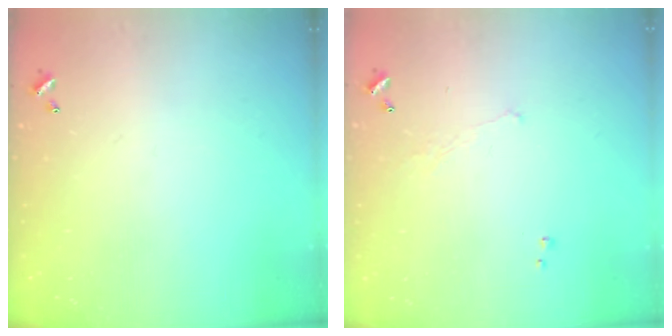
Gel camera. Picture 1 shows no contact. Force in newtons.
{"total": 1.1, "press": 1.0, "slide": 0.6}